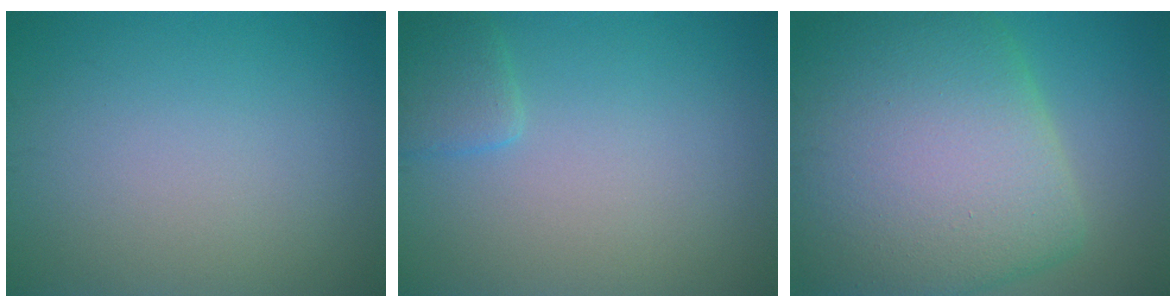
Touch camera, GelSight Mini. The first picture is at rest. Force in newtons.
{"total": 1.7, "press": 1.7, "slide": 0.1}
{"total": 14.1, "press": 14.1, "slide": 0.8}